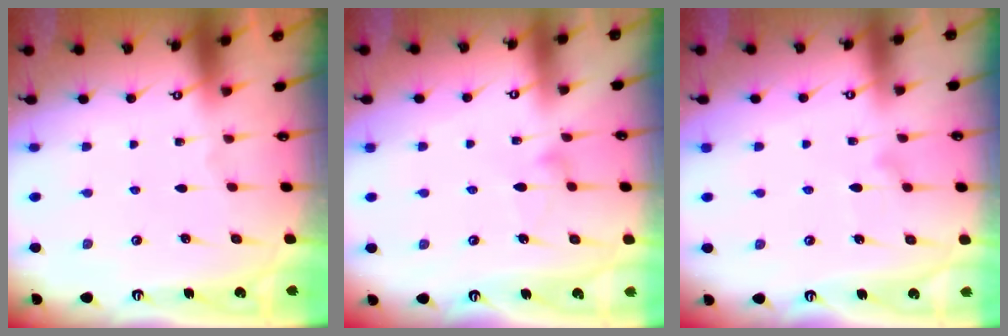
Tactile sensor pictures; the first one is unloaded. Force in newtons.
{"total": 5.8, "press": 5.8, "slide": 0.3}
{"total": 8.3, "press": 8.3, "slide": 0.3}